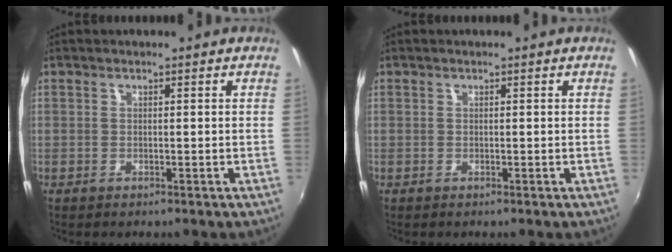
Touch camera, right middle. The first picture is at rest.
{"total": 0.0}